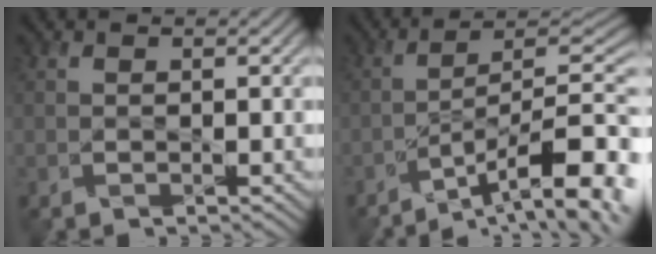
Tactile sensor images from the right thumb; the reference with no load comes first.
{"total": 15.4, "force": [-8.5, 3.8, 12.3], "torque": [-0.175, 0.002, -0.135]}